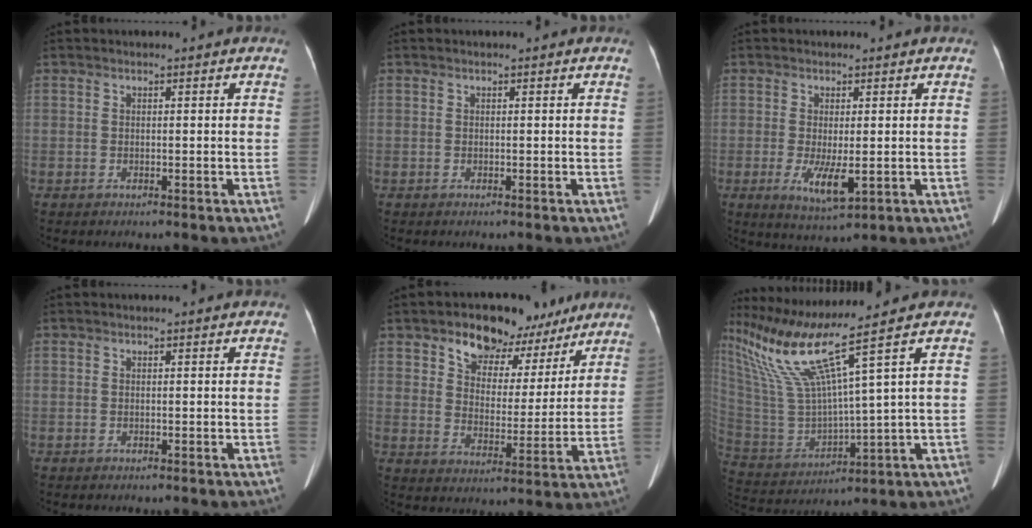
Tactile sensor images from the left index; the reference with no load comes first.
{"total": 0.0}
{"total": 5.2, "force": [-0.7, 1.4, 4.9], "torque": [-0.092, -0.014, -0.004]}
{"total": 0.0}
{"total": 11.5, "force": [8.0, 6.7, 4.8], "torque": [-0.064, 0.023, 0.125]}
{"total": 13.8, "force": [9.5, -3.0, 9.6], "torque": [-0.195, -0.006, 0.193]}